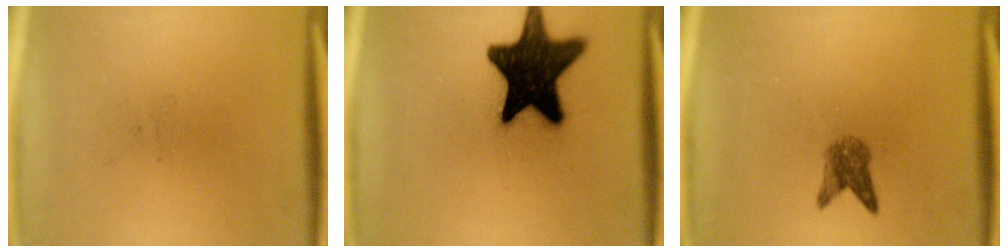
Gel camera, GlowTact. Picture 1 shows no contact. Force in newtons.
{"total": 18.9}
{"total": 2.9}